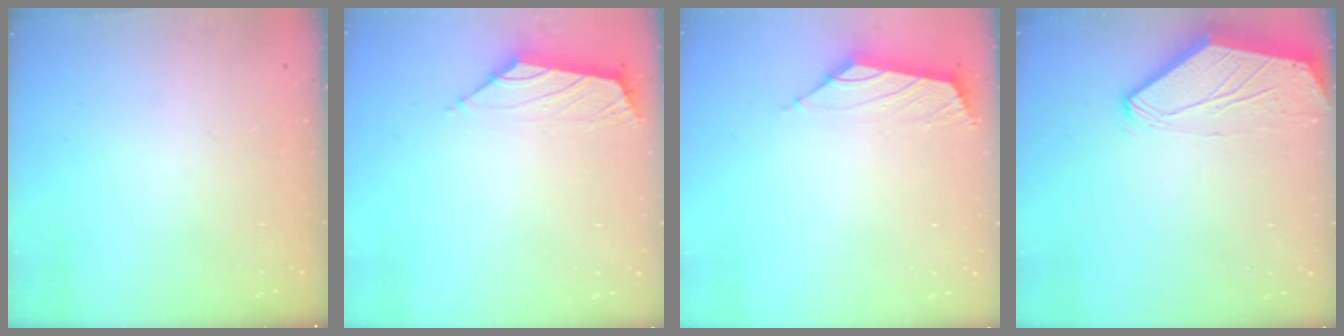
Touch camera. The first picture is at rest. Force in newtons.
{"total": 1.5, "press": 1.4, "slide": 0.5}
{"total": 1.7, "press": 1.6, "slide": 0.6}
{"total": 0.0}